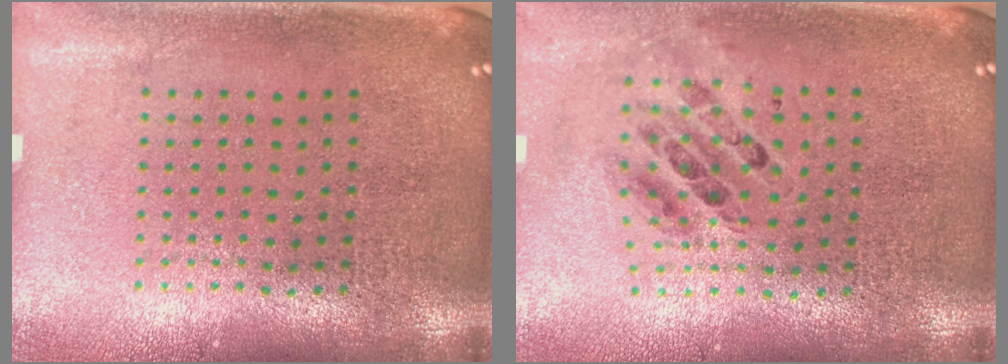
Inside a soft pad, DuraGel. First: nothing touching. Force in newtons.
{"total": 0.6, "press": 0.6, "slide": 0.1}